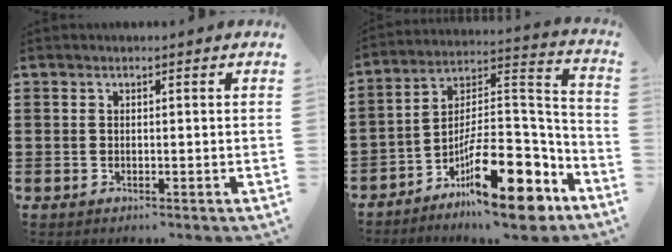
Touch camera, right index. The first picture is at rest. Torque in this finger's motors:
{"motor_torque": [0.97, 1.16, 0.51, 0.21]}